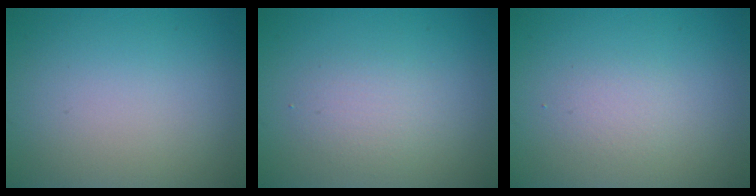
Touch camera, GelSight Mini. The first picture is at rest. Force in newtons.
{"total": 1.9, "press": 1.9, "slide": 0.1}
{"total": 1.3, "press": 1.3, "slide": 0.2}